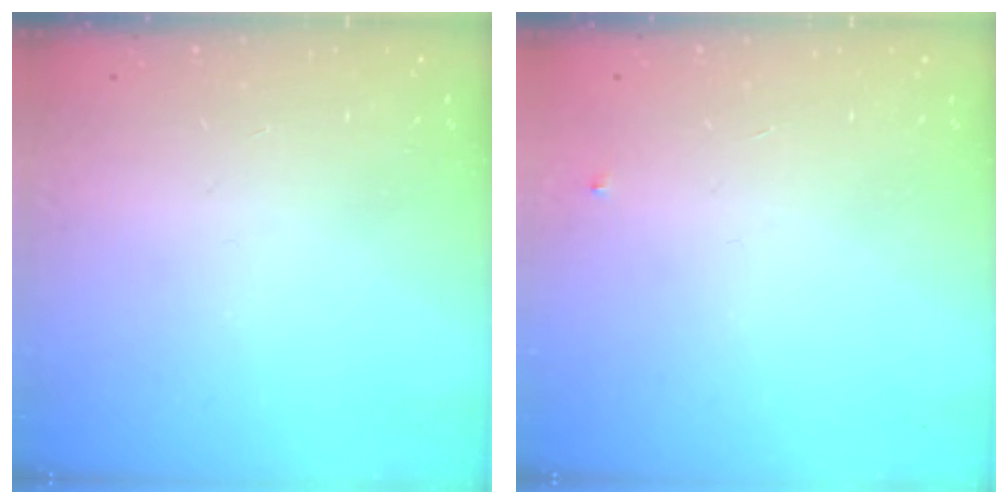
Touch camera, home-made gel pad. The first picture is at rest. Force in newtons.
{"total": 3.0, "press": 2.9, "slide": 0.4}